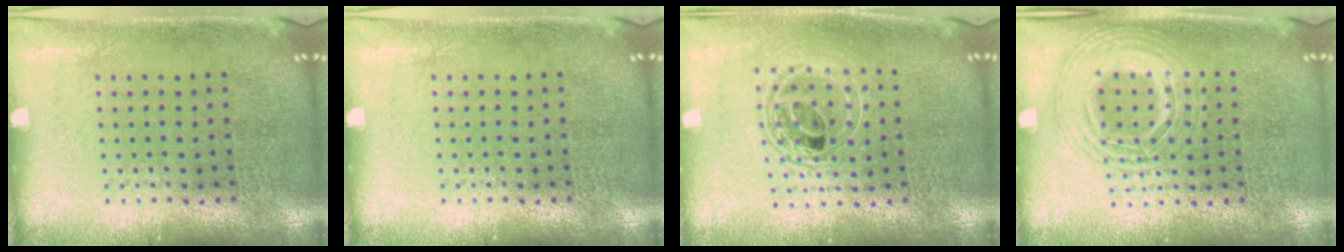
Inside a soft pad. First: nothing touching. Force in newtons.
{"total": 0.0}
{"total": 1.7, "press": 1.4, "slide": 1.0}
{"total": 2.4, "press": 2.4, "slide": 0.2}